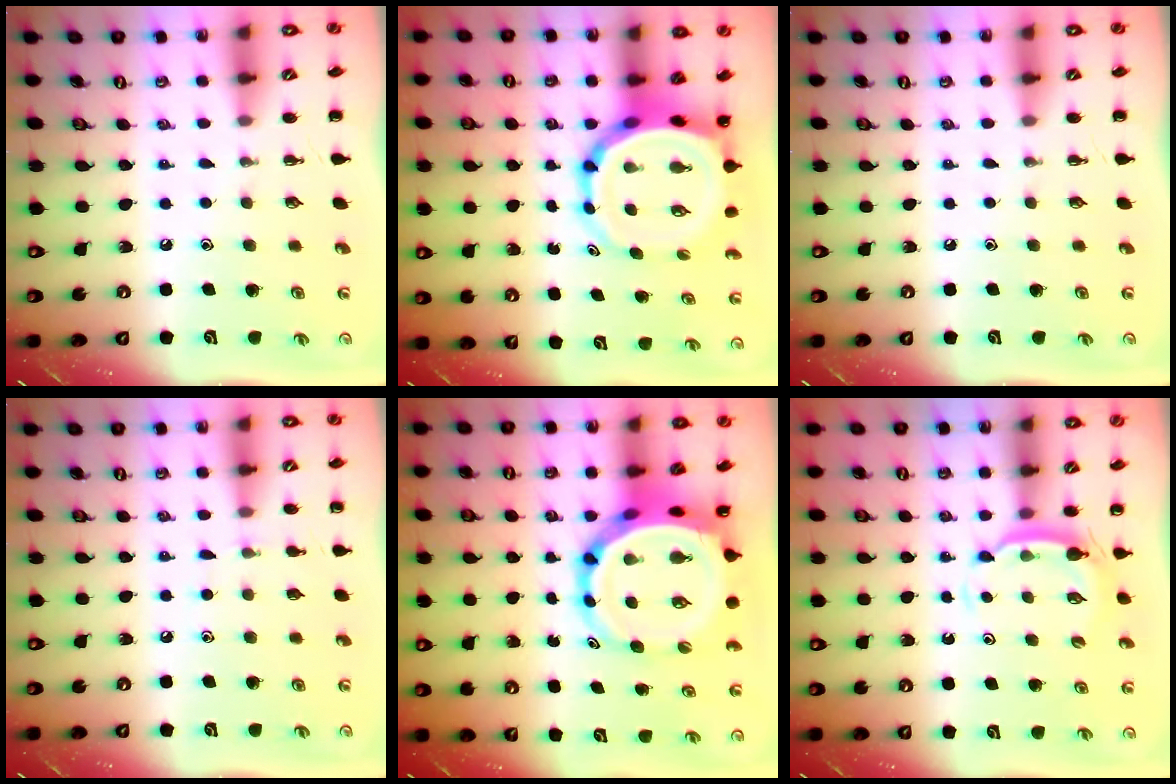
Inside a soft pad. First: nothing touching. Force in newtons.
{"total": 10.0, "press": 9.6, "slide": 3.0}
{"total": 0.0}
{"total": 3.7, "press": 3.5, "slide": 1.4}
{"total": 10.4, "press": 9.9, "slide": 3.2}
{"total": 5.5, "press": 5.5, "slide": 0.7}